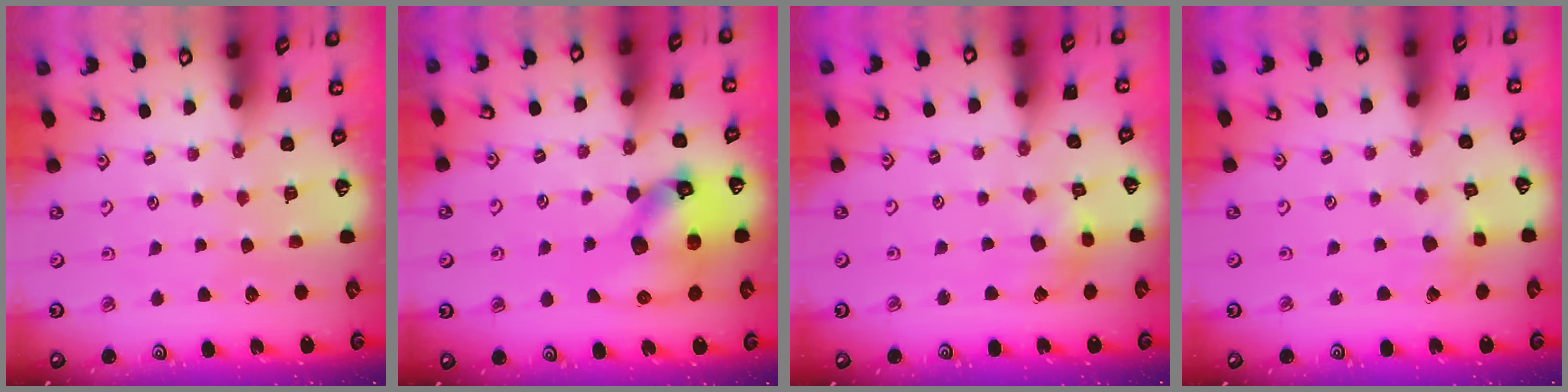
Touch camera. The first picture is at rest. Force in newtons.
{"total": 15.5, "press": 15.3, "slide": 2.2}
{"total": 4.1, "press": 4.1, "slide": 0.6}
{"total": 2.7, "press": 2.7, "slide": 0.2}